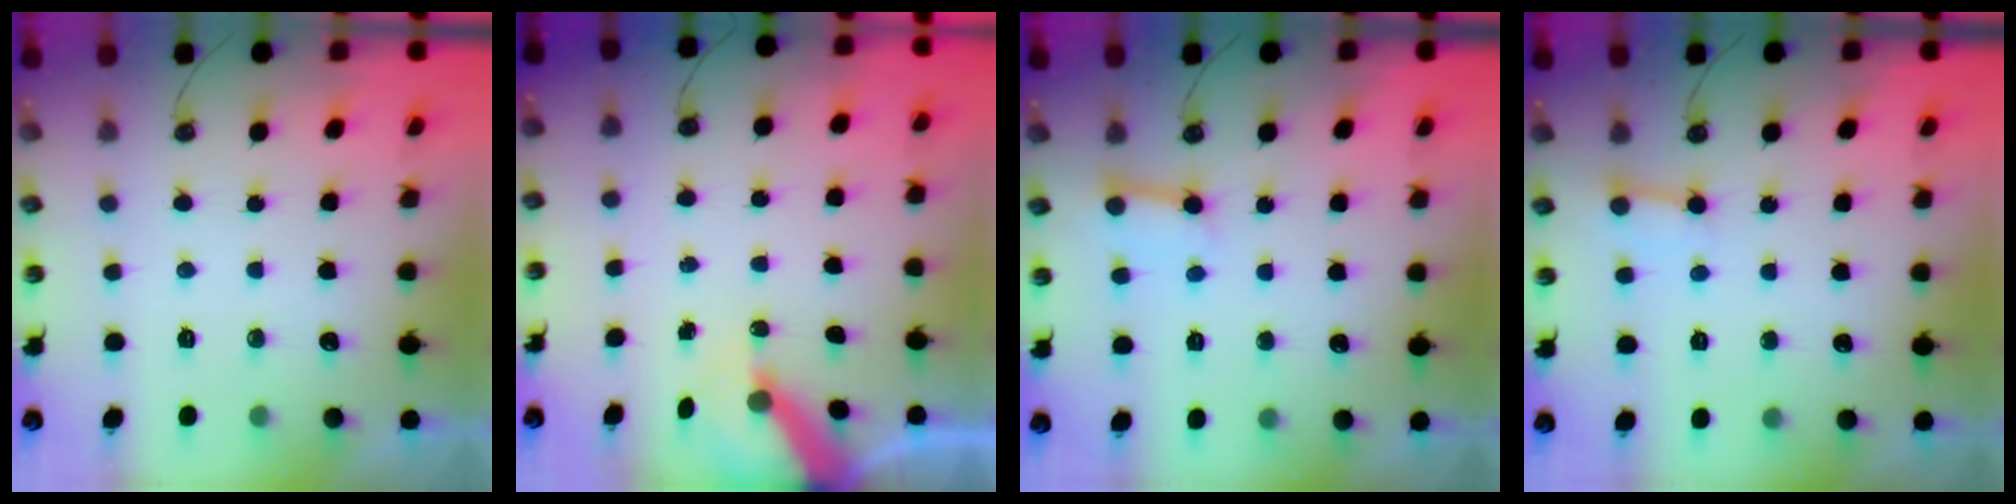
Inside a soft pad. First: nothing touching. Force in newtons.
{"total": 5.7, "press": 5.7, "slide": 0.7}
{"total": 3.5, "press": 3.4, "slide": 0.3}
{"total": 2.7, "press": 2.7, "slide": 0.3}